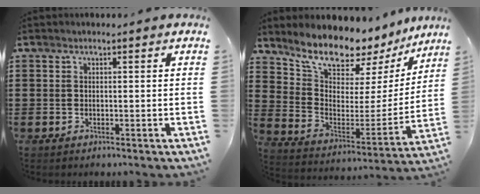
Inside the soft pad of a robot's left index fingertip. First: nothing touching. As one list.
[{"total": 10.2, "force": [9.3, 2.7, 3.1], "torque": [-0.088, -0.077, 0.159]}]